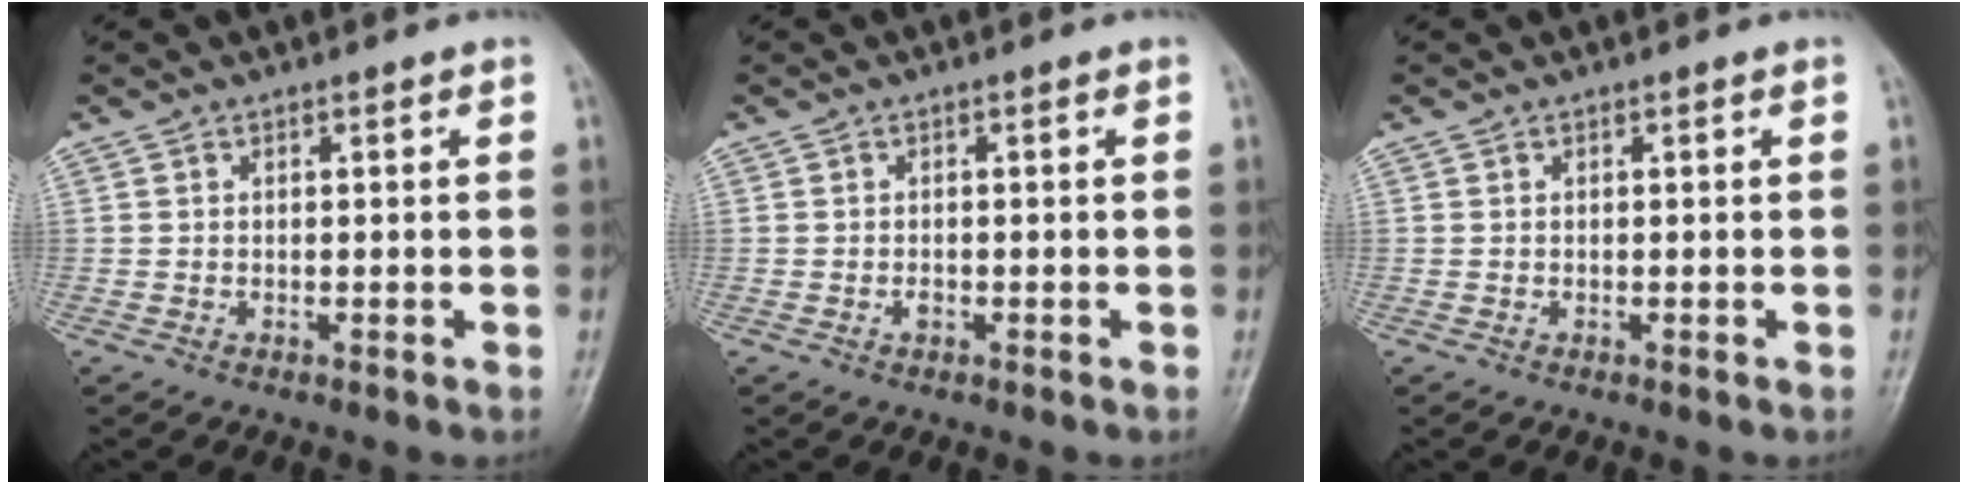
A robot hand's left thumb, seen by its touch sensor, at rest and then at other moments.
{"total": 0.9, "force": [-0.5, 0.6, 0.5], "torque": [-0.005, 0.002, -0.008]}
{"total": 0.0}